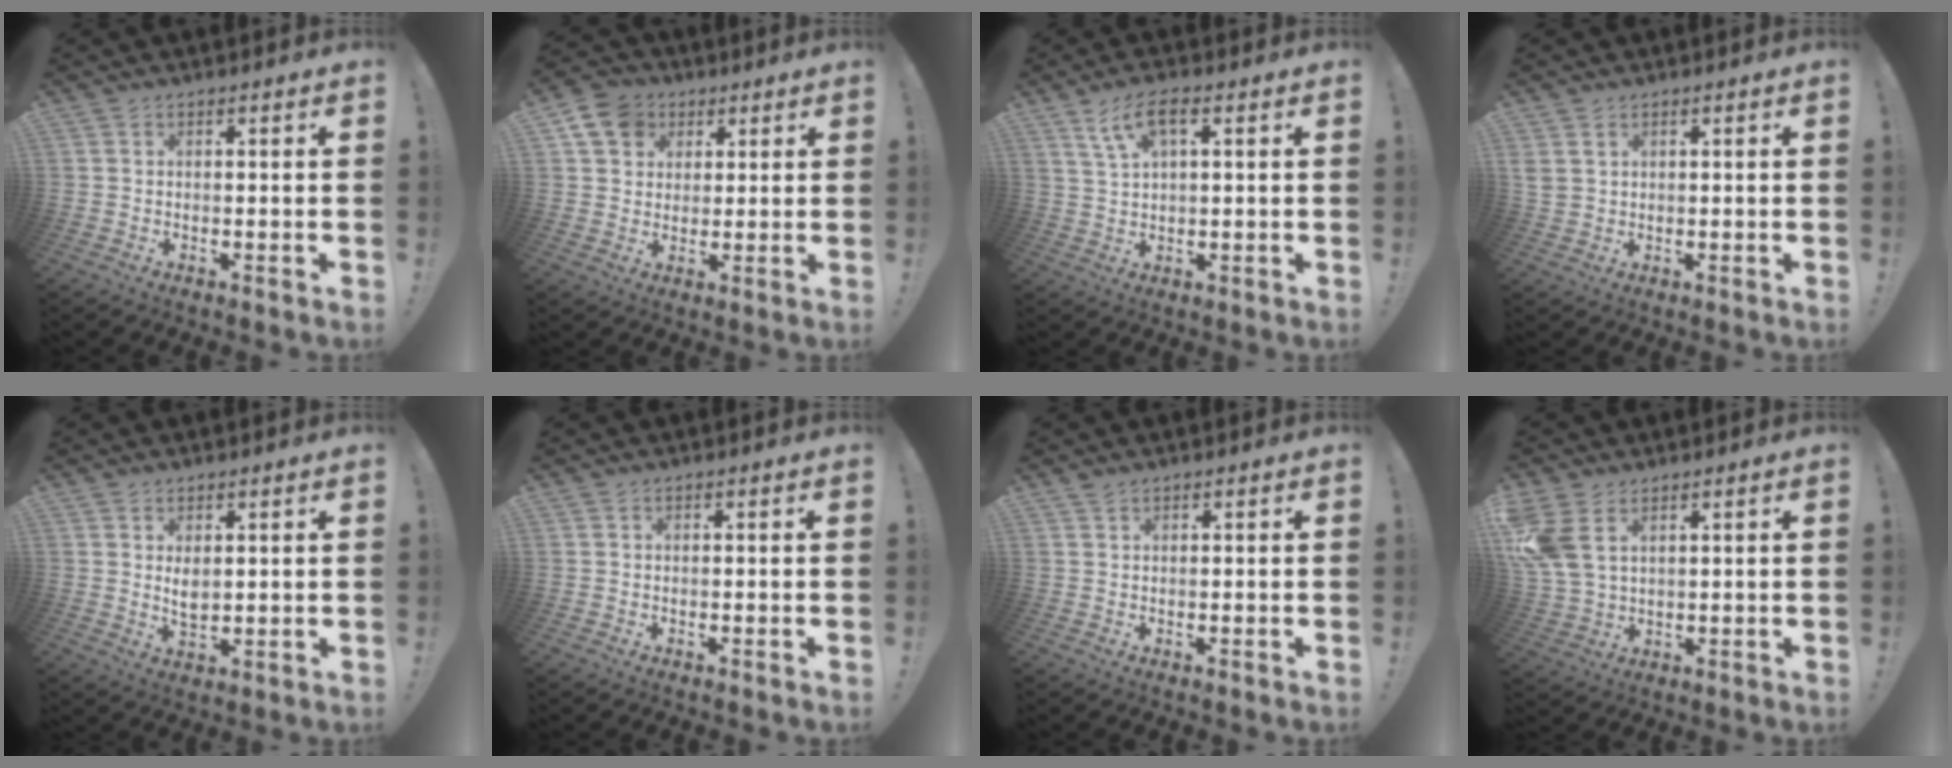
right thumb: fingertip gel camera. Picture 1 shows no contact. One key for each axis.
{"total": 9.7, "fx": 4.0, "fy": 8.1, "fz": 3.4, "tx": -0.050, "ty": -0.015, "tz": 0.080}
{"total": 7.2, "fx": 3.3, "fy": 2.4, "fz": 5.9, "tx": -0.110, "ty": -0.003, "tz": 0.061}
{"total": 3.0, "fx": 1.6, "fy": 2.2, "fz": 1.3, "tx": -0.020, "ty": -0.003, "tz": 0.032}
{"total": 3.9, "fx": 1.5, "fy": 2.1, "fz": 2.9, "tx": -0.029, "ty": -0.016, "tz": 0.023}
{"total": 0.0}
{"total": 0.9, "fx": 0.8, "fy": 0.3, "fz": 0.4, "tx": -0.001, "ty": -0.004, "tz": 0.013}
{"total": 9.1, "fx": 4.1, "fy": 5.5, "fz": 5.9, "tx": -0.124, "ty": -0.012, "tz": 0.083}